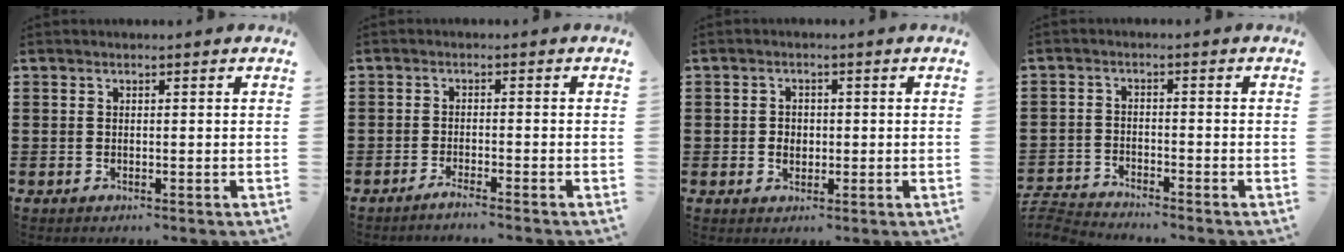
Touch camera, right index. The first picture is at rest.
{"total": 1.9, "force": [-1.7, -0.4, 0.6], "torque": [-0.010, -0.002, -0.032]}
{"total": 2.0, "force": [-0.3, 1.7, 1.0], "torque": [-0.023, 0.007, -0.008]}
{"total": 3.4, "force": [-3.4, 0.2, 0.0], "torque": [-0.013, -0.001, -0.075]}